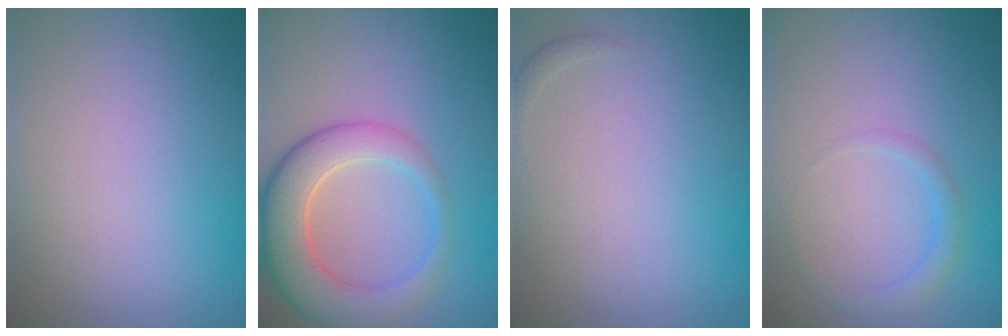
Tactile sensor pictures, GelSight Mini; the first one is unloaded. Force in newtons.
{"total": 6.6, "press": 6.6, "slide": 0.6}
{"total": 0.5, "press": 0.5, "slide": 0.1}
{"total": 1.5, "press": 1.5, "slide": 0.2}